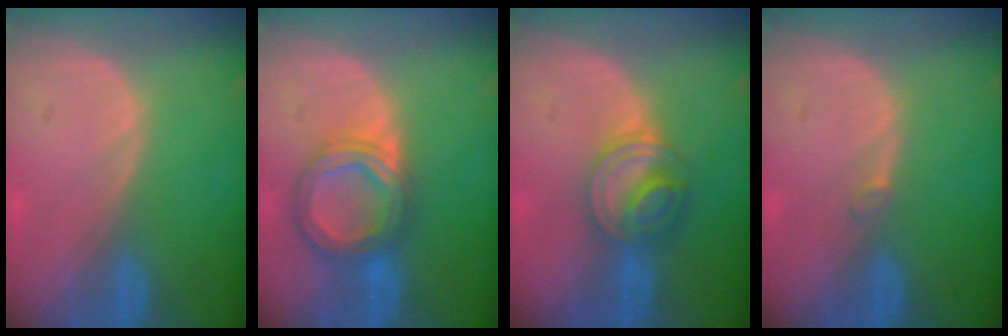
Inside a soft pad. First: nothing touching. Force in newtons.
{"total": 7.2, "press": 7.2, "slide": 0.6}
{"total": 6.0, "press": 6.0, "slide": 0.5}
{"total": 0.7, "press": 0.7, "slide": 0.2}